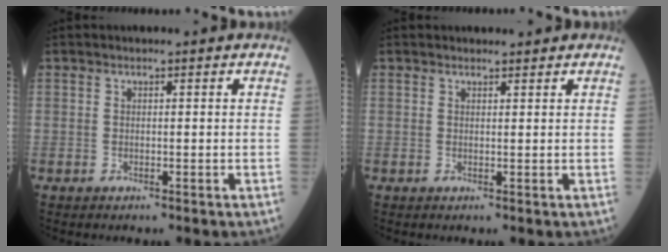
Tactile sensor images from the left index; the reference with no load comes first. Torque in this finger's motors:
{"motor_torque": [0.15, -0.13, -0.02, -0.01]}